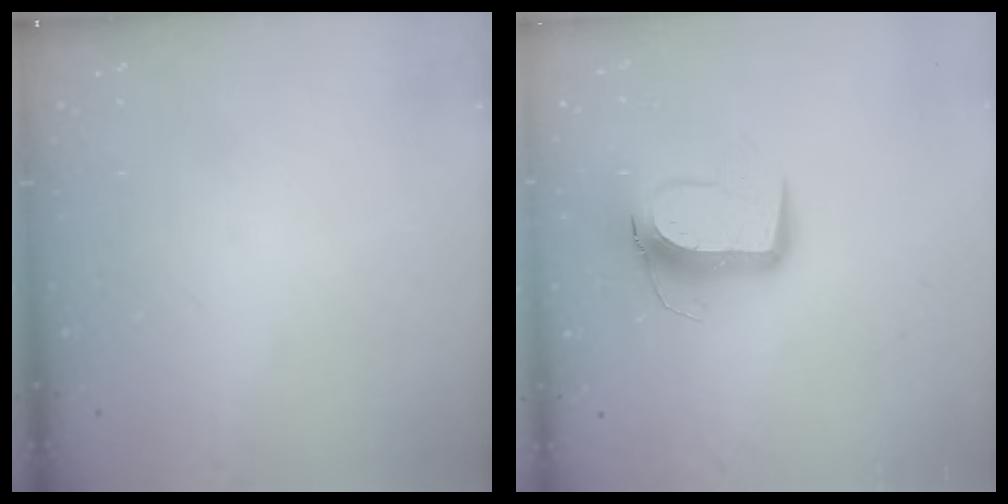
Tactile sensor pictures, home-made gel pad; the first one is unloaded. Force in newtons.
{"total": 11.7, "press": 11.6, "slide": 1.5}